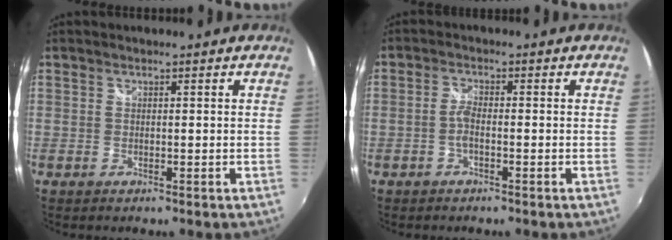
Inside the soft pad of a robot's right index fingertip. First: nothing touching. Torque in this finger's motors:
{"motor_torque": [0.44, -0.07, 0.17, 0.06]}